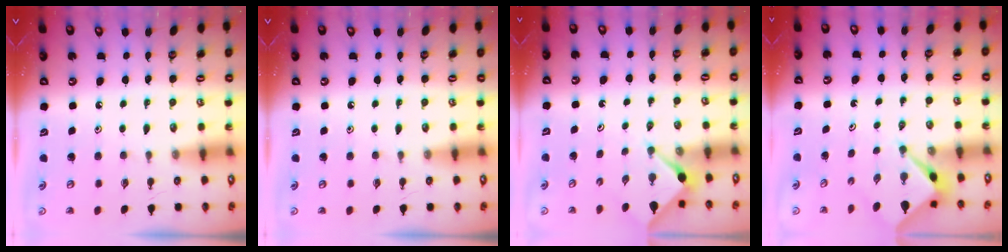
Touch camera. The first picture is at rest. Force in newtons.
{"total": 0.0}
{"total": 2.8, "press": 2.8, "slide": 0.5}
{"total": 2.5, "press": 2.4, "slide": 0.3}